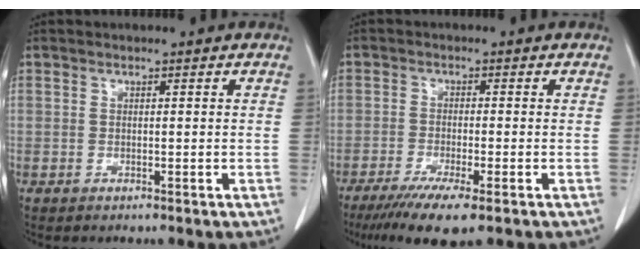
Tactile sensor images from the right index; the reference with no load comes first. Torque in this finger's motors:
{"motor_torque": [0.28, -0.16, 0.19, 0.03]}